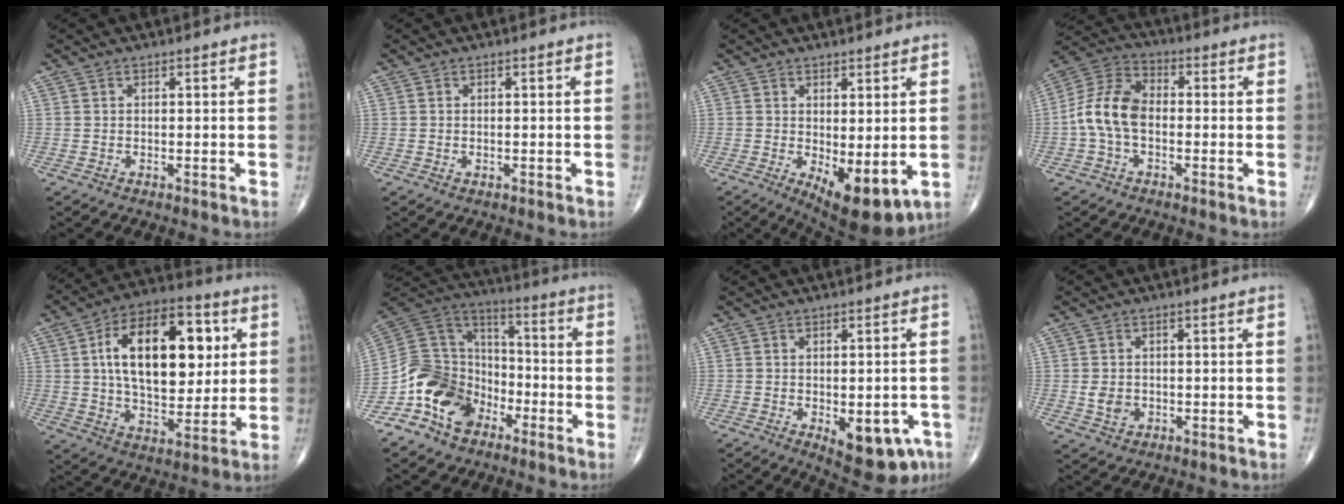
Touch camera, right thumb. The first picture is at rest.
{"total": 0.5, "force": [-0.1, 0.4, 0.3], "torque": [-0.008, 0.000, 0.000]}
{"total": 9.8, "force": [-1.9, 4.1, 8.7], "torque": [-0.117, -0.023, -0.013]}
{"total": 10.3, "force": [-1.5, 6.5, 7.9], "torque": [-0.151, 0.033, -0.041]}
{"total": 22.8, "force": [4.9, 12.5, 18.4], "torque": [-0.260, 0.000, 0.076]}
{"total": 15.8, "force": [-8.2, 11.1, 7.6], "torque": [-0.116, 0.082, -0.159]}
{"total": 11.3, "force": [-4.4, 5.6, 8.8], "torque": [-0.087, 0.005, -0.046]}
{"total": 3.3, "force": [-0.4, 2.7, 1.9], "torque": [-0.028, 0.000, -0.001]}